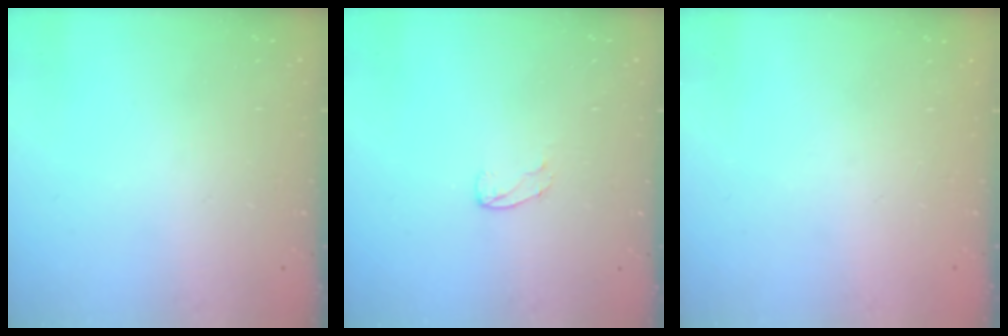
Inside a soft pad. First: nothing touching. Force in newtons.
{"total": 3.8, "press": 3.8, "slide": 0.4}
{"total": 0.0}